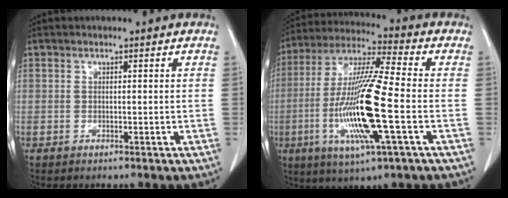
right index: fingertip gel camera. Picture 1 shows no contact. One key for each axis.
{"total": 16.9, "fx": -3.8, "fy": 0.9, "fz": 16.4, "tx": -0.334, "ty": -0.014, "tz": -0.073}